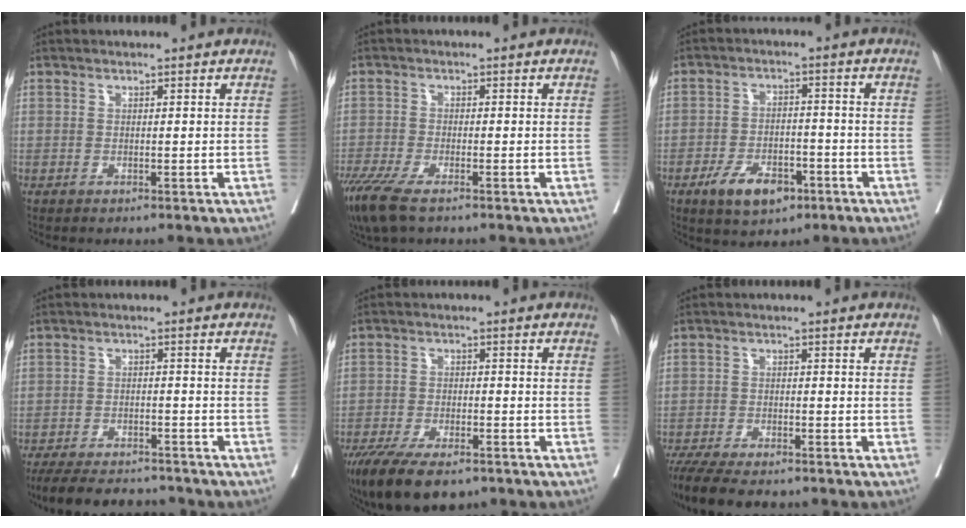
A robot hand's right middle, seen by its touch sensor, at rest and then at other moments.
{"total": 6.8, "force": [-4.8, 1.6, 4.5], "torque": [-0.084, -0.018, -0.085]}
{"total": 7.4, "force": [-4.2, 3.8, 4.7], "torque": [-0.080, 0.000, -0.065]}
{"total": 11.0, "force": [-10.1, 2.6, 3.7], "torque": [-0.059, -0.003, -0.145]}
{"total": 11.9, "force": [-8.5, 4.2, 7.1], "torque": [-0.120, -0.016, -0.135]}
{"total": 11.0, "force": [-9.3, 2.5, 5.3], "torque": [-0.083, -0.016, -0.146]}